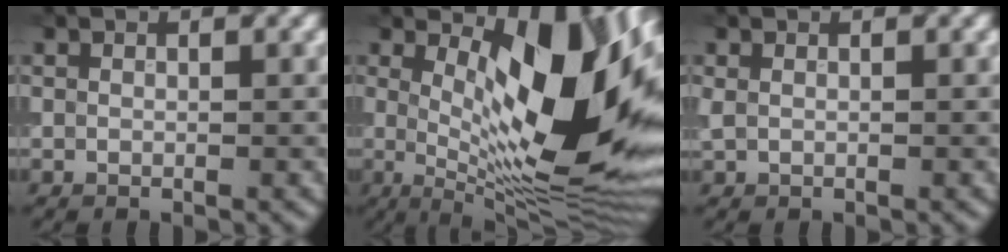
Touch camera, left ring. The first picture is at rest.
{"total": 14.6, "force": [3.2, 5.3, 13.2], "torque": [-0.171, -0.011, 0.048]}
{"total": 0.6, "force": [0.2, 0.3, 0.4], "torque": [-0.011, 0.003, 0.005]}